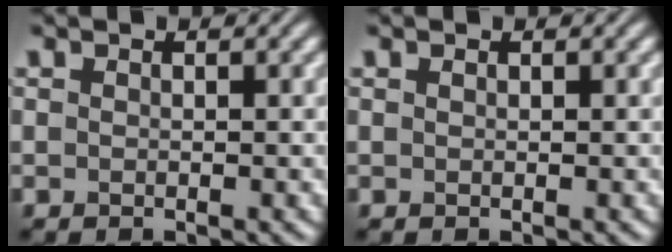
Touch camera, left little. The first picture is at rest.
{"total": 0.0}